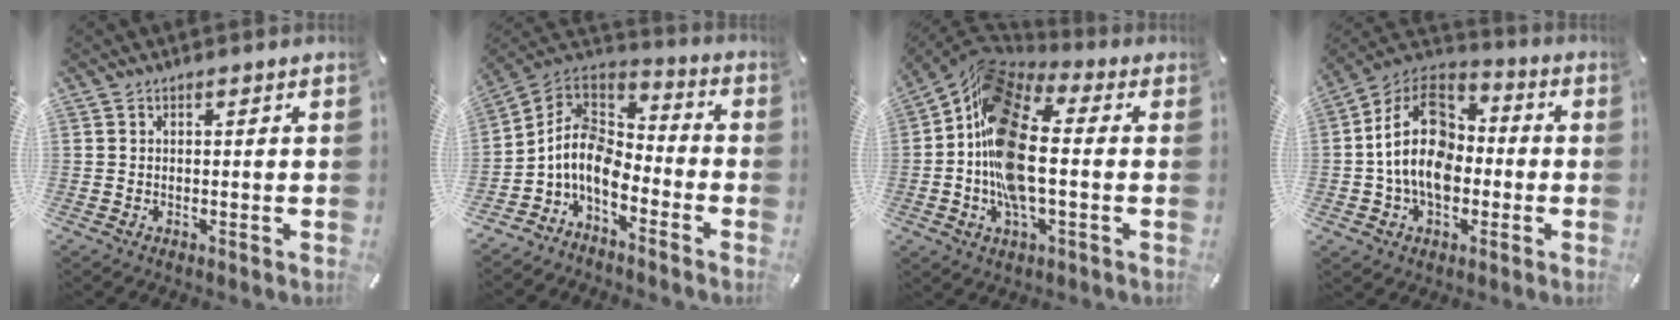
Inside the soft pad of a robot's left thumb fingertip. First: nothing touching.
{"total": 10.4, "force": [-5.8, 6.6, 5.6], "torque": [-0.138, 0.011, -0.118]}
{"total": 17.0, "force": [-2.4, 8.9, 14.3], "torque": [-0.307, -0.001, -0.048]}
{"total": 17.1, "force": [-2.0, 12.8, 11.2], "torque": [-0.231, 0.024, -0.039]}